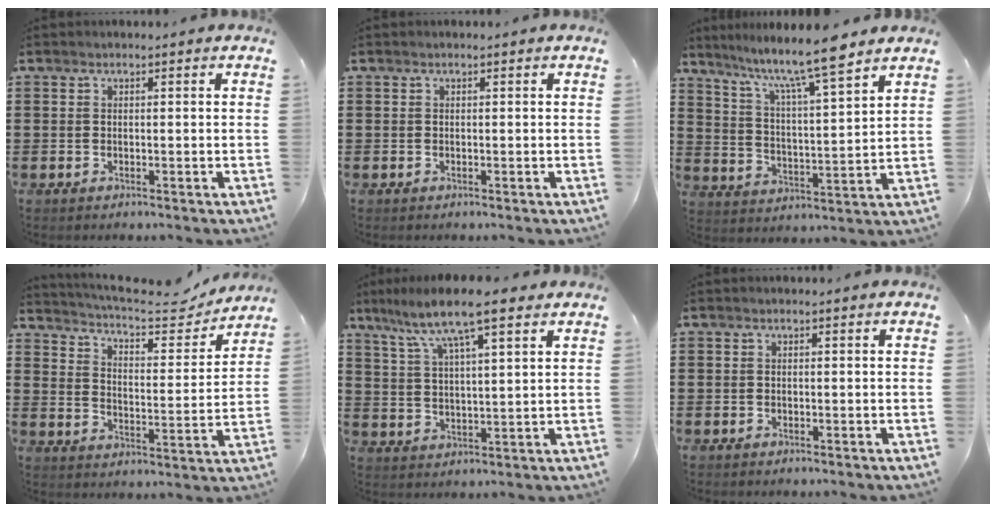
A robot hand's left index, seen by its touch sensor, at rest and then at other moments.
{"total": 0.0}
{"total": 8.8, "force": [7.3, 0.0, 5.0], "torque": [-0.112, -0.046, 0.119]}
{"total": 6.0, "force": [5.6, 0.5, 2.0], "torque": [-0.059, -0.042, 0.091]}
{"total": 9.1, "force": [6.7, 1.2, 6.1], "torque": [-0.138, -0.018, 0.115]}
{"total": 0.0}